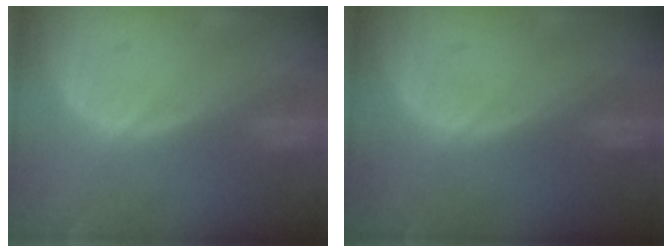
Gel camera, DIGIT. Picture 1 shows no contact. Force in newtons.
{"total": 0.0}